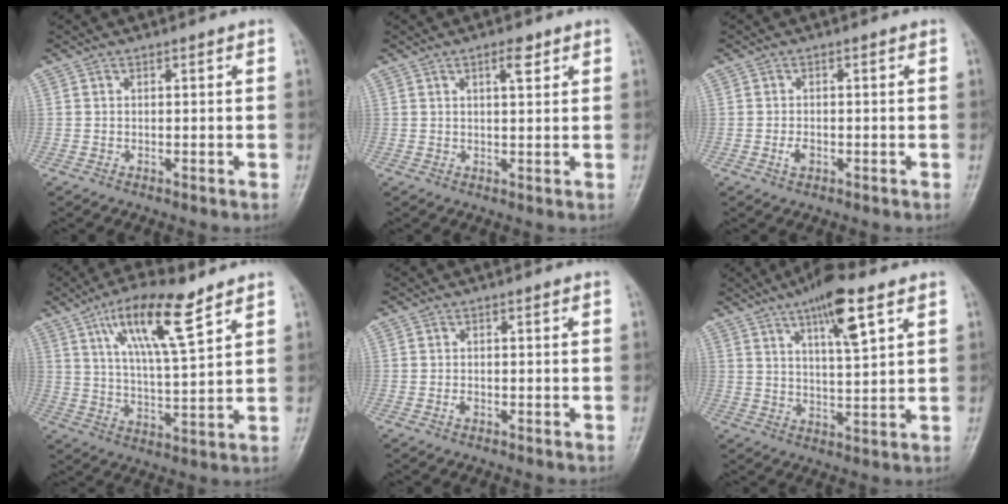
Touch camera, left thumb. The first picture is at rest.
{"total": 3.2, "force": [1.8, 1.1, 2.5], "torque": [-0.034, -0.008, 0.028]}
{"total": 2.0, "force": [-0.7, 1.2, 1.4], "torque": [-0.024, 0.002, -0.011]}
{"total": 13.9, "force": [8.0, 3.3, 10.9], "torque": [-0.182, -0.031, 0.144]}
{"total": 0.9, "force": [-0.4, 0.6, 0.6], "torque": [-0.009, 0.000, -0.007]}
{"total": 10.9, "force": [6.0, 2.4, 8.8], "torque": [-0.140, -0.023, 0.099]}